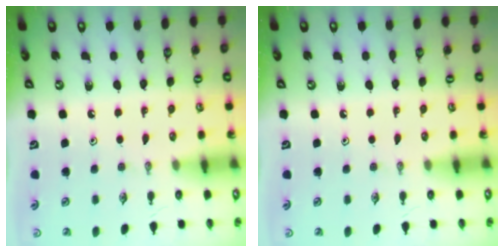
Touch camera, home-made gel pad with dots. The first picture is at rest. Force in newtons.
{"total": 0.0}